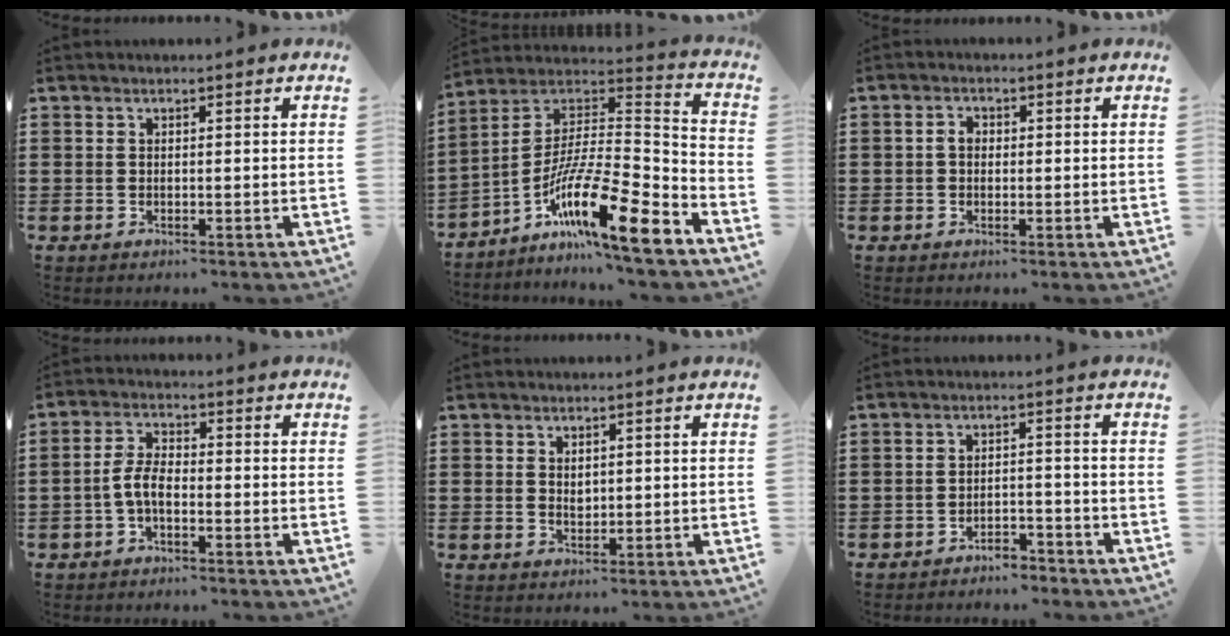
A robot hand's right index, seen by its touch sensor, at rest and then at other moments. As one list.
[{"total": 15.6, "force": [-9.7, 1.9, 12.0], "torque": [-0.226, 0.001, -0.180]}, {"total": 1.8, "force": [0.0, 1.3, 1.3], "torque": [-0.027, 0.006, -0.002]}, {"total": 4.6, "force": [-1.5, 2.1, 3.7], "torque": [-0.094, -0.001, -0.037]}, {"total": 1.7, "force": [0.5, 1.3, 1.1], "torque": [-0.015, 0.006, 0.006]}, {"total": 3.0, "force": [-3.0, 0.4, 0.3], "torque": [-0.012, 0.003, -0.063]}]